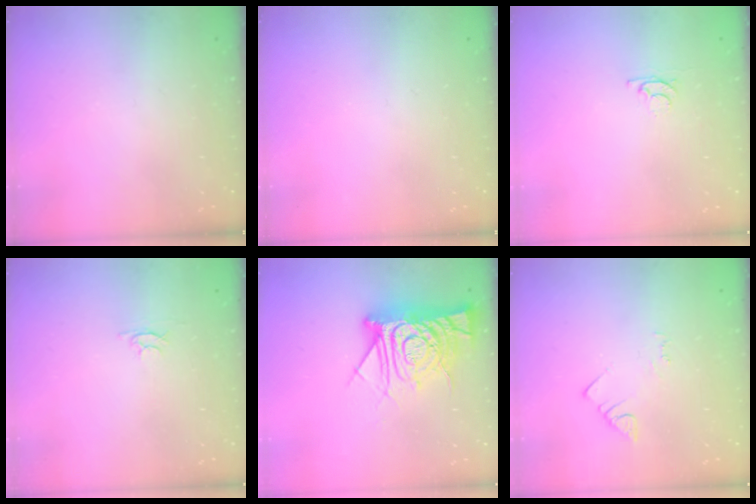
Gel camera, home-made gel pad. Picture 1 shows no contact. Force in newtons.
{"total": 0.0}
{"total": 3.1, "press": 3.0, "slide": 0.4}
{"total": 2.4, "press": 2.4, "slide": 0.3}
{"total": 15.3, "press": 15.2, "slide": 1.3}
{"total": 2.5, "press": 2.5, "slide": 0.4}